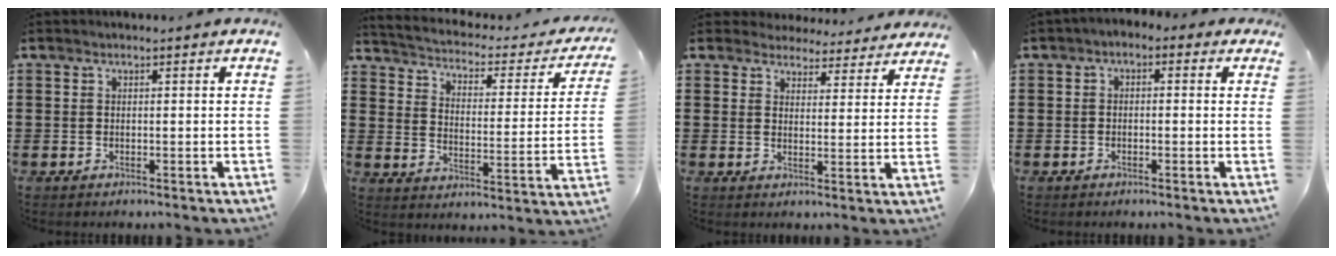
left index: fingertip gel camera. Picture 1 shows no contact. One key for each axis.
{"total": 1.7, "fx": 1.5, "fy": 0.4, "fz": 0.6, "tx": -0.030, "ty": -0.024, "tz": 0.014}
{"total": 4.2, "fx": 4.1, "fy": 0.8, "fz": 0.3, "tx": -0.024, "ty": -0.016, "tz": 0.074}
{"total": 1.6, "fx": -1.3, "fy": 0.7, "fz": 0.6, "tx": -0.020, "ty": 0.003, "tz": -0.032}